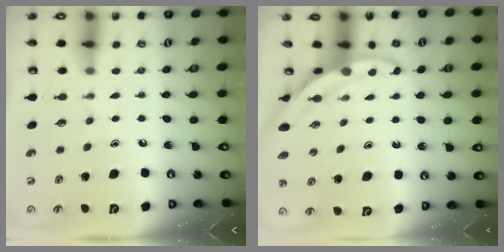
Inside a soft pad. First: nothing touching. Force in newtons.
{"total": 4.0, "press": 4.0, "slide": 0.2}